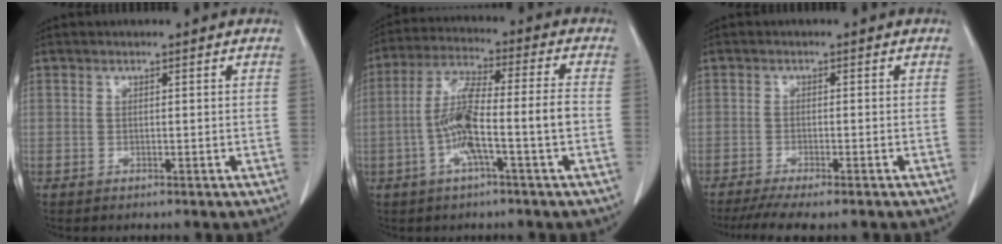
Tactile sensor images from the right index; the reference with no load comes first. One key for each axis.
{"total": 10.3, "fx": -2.7, "fy": 0.4, "fz": 9.9, "tx": -0.195, "ty": 0.016, "tz": -0.055}
{"total": 7.4, "fx": -6.1, "fy": 0.6, "fz": 4.2, "tx": -0.060, "ty": -0.012, "tz": -0.096}